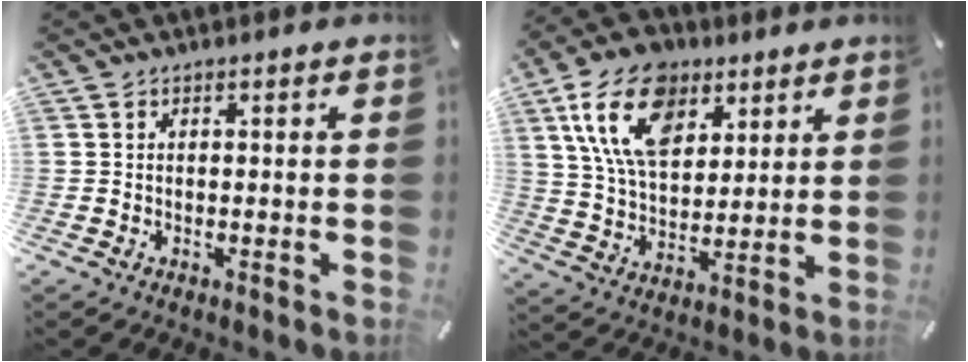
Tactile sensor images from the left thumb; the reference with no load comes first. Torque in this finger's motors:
{"motor_torque": [0.76, 0.49, 1.45, -1.32, 0.55]}